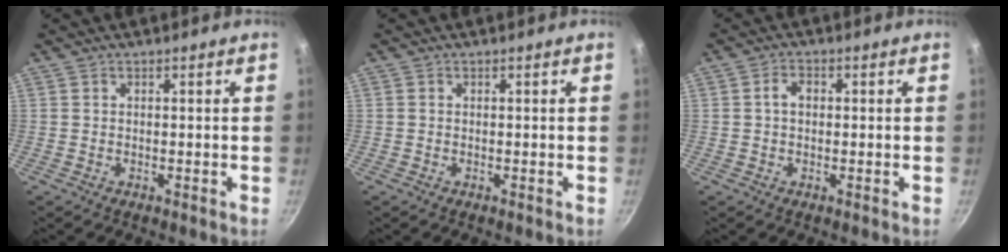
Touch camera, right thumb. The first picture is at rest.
{"total": 0.0}
{"total": 2.8, "force": [0.3, 2.0, 2.0], "torque": [-0.025, 0.008, 0.002]}